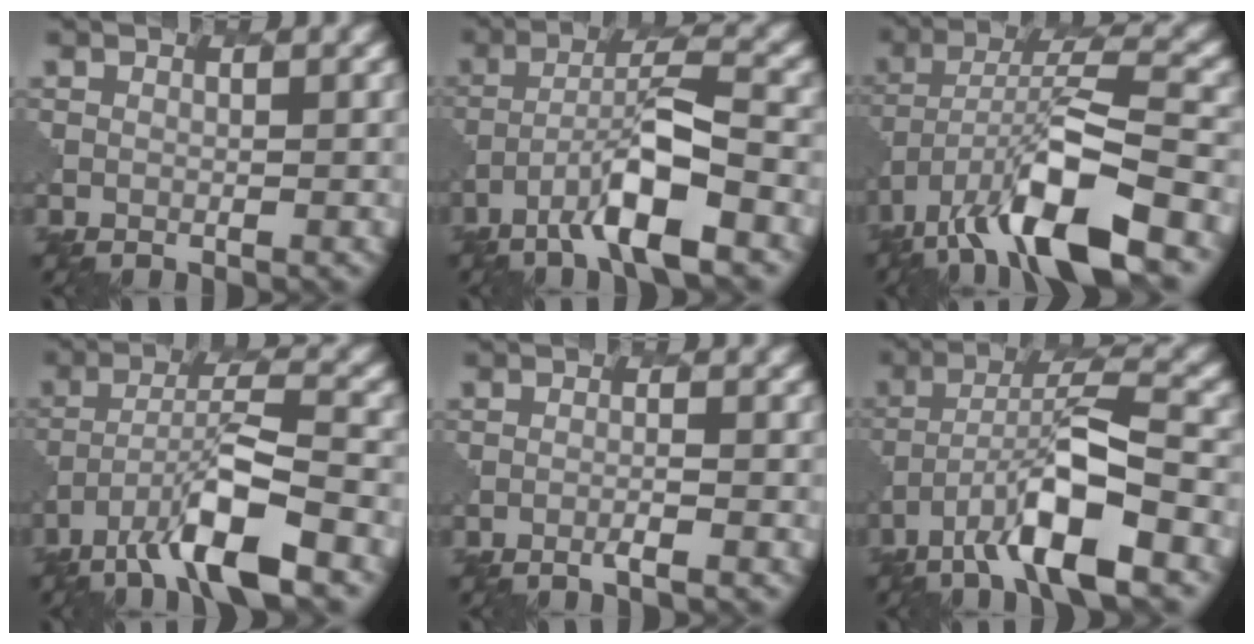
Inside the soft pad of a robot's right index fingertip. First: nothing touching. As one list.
[{"total": 7.6, "force": [-4.0, 1.5, 6.2], "torque": [-0.104, 0.014, -0.072]}, {"total": 11.1, "force": [-6.4, 2.9, 8.6], "torque": [-0.151, 0.008, -0.116]}, {"total": 8.5, "force": [-5.1, 1.9, 6.5], "torque": [-0.113, 0.007, -0.092]}, {"total": 1.1, "force": [-0.7, 0.0, 0.9], "torque": [-0.008, 0.004, -0.019]}, {"total": 9.3, "force": [-5.0, 2.2, 7.5], "torque": [-0.127, 0.015, -0.090]}]